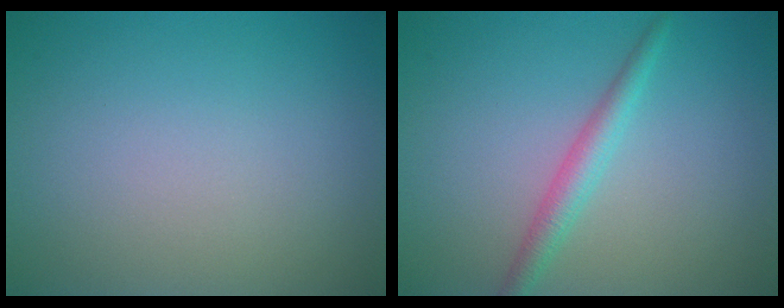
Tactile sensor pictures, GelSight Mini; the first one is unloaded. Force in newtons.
{"total": 2.3, "press": 2.3, "slide": 0.0}